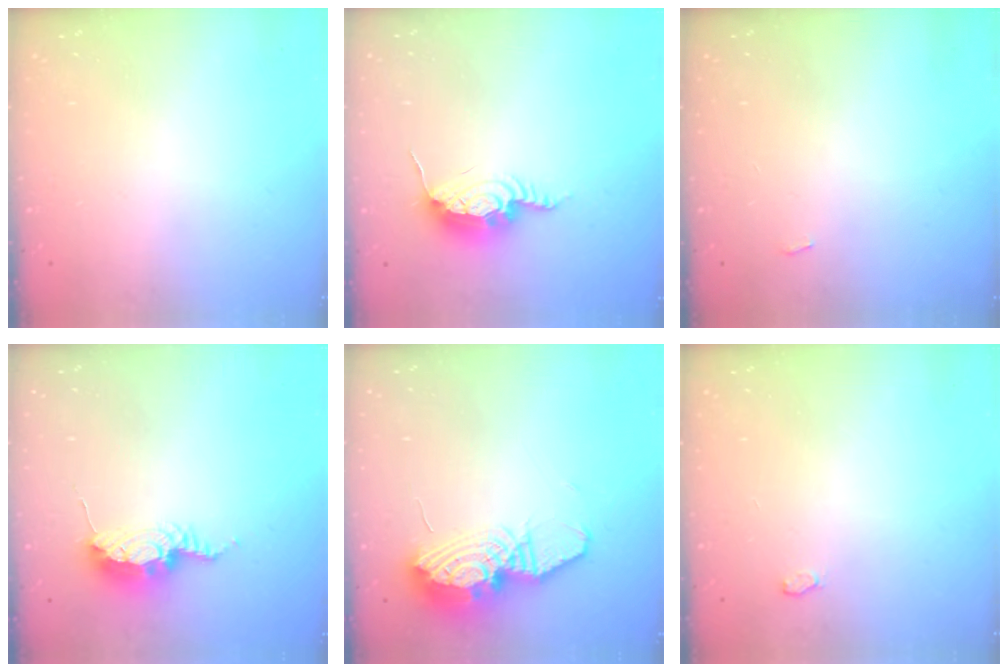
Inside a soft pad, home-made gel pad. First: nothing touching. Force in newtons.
{"total": 11.0, "press": 11.0, "slide": 1.0}
{"total": 2.3, "press": 2.3, "slide": 0.3}
{"total": 9.2, "press": 9.2, "slide": 0.2}
{"total": 13.9, "press": 13.8, "slide": 1.2}
{"total": 4.5, "press": 4.4, "slide": 0.9}